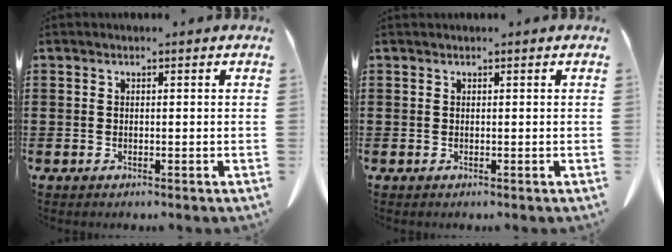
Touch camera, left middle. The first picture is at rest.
{"total": 0.0}